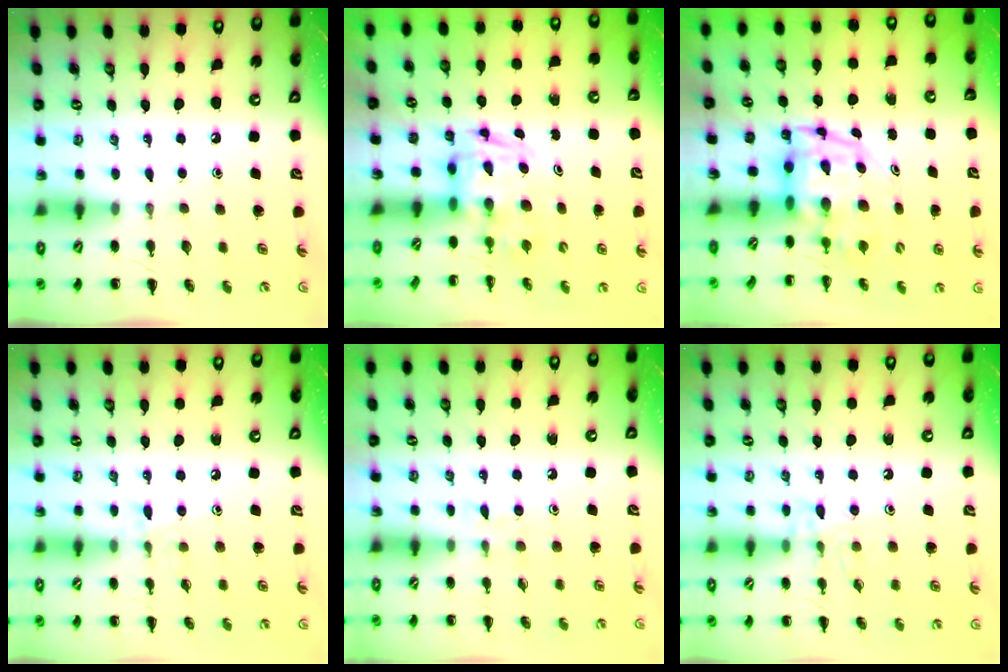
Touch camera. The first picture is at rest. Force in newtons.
{"total": 2.8, "press": 2.8, "slide": 0.5}
{"total": 4.1, "press": 4.0, "slide": 0.9}
{"total": 6.5, "press": 6.2, "slide": 2.2}
{"total": 5.9, "press": 5.6, "slide": 2.0}
{"total": 8.8, "press": 8.8, "slide": 1.1}